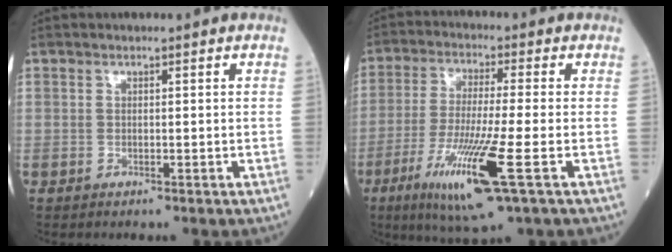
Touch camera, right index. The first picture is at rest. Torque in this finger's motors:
{"motor_torque": [1.72, -0.42, 0.90, 0.21]}